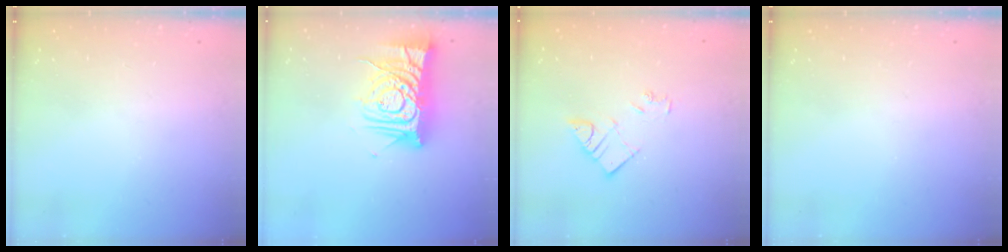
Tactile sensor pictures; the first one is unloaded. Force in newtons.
{"total": 13.5, "press": 13.4, "slide": 1.4}
{"total": 7.2, "press": 7.2, "slide": 0.7}
{"total": 0.0}